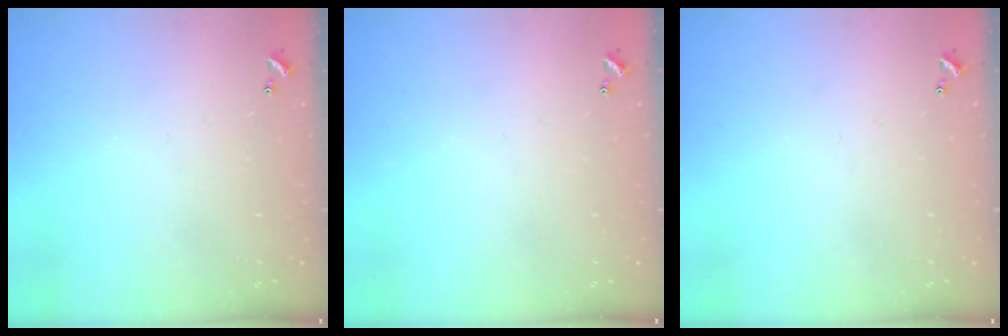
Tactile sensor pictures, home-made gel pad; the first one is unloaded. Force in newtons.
{"total": 0.0}
{"total": 0.0}